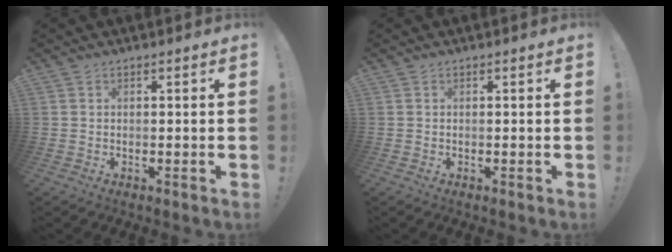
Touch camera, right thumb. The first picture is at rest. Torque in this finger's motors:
{"motor_torque": [-0.15, 0.10, 0.19, -0.05, -0.05]}